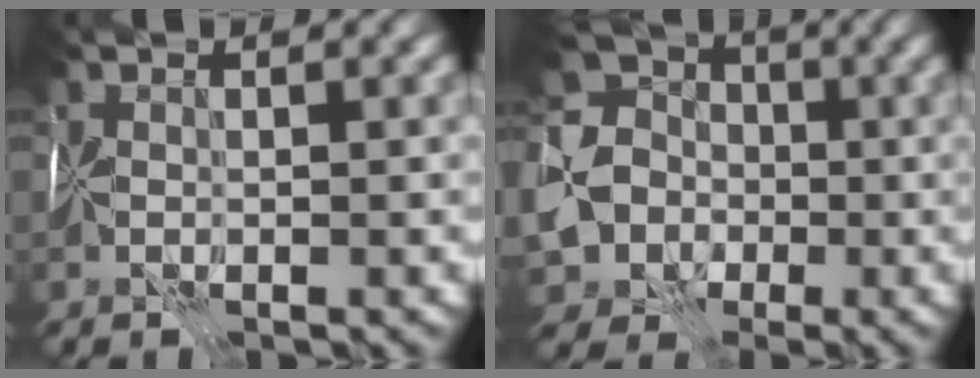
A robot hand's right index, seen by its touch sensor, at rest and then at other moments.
{"total": 9.2, "force": [-2.2, 8.3, 3.5], "torque": [-0.084, -0.011, -0.051]}